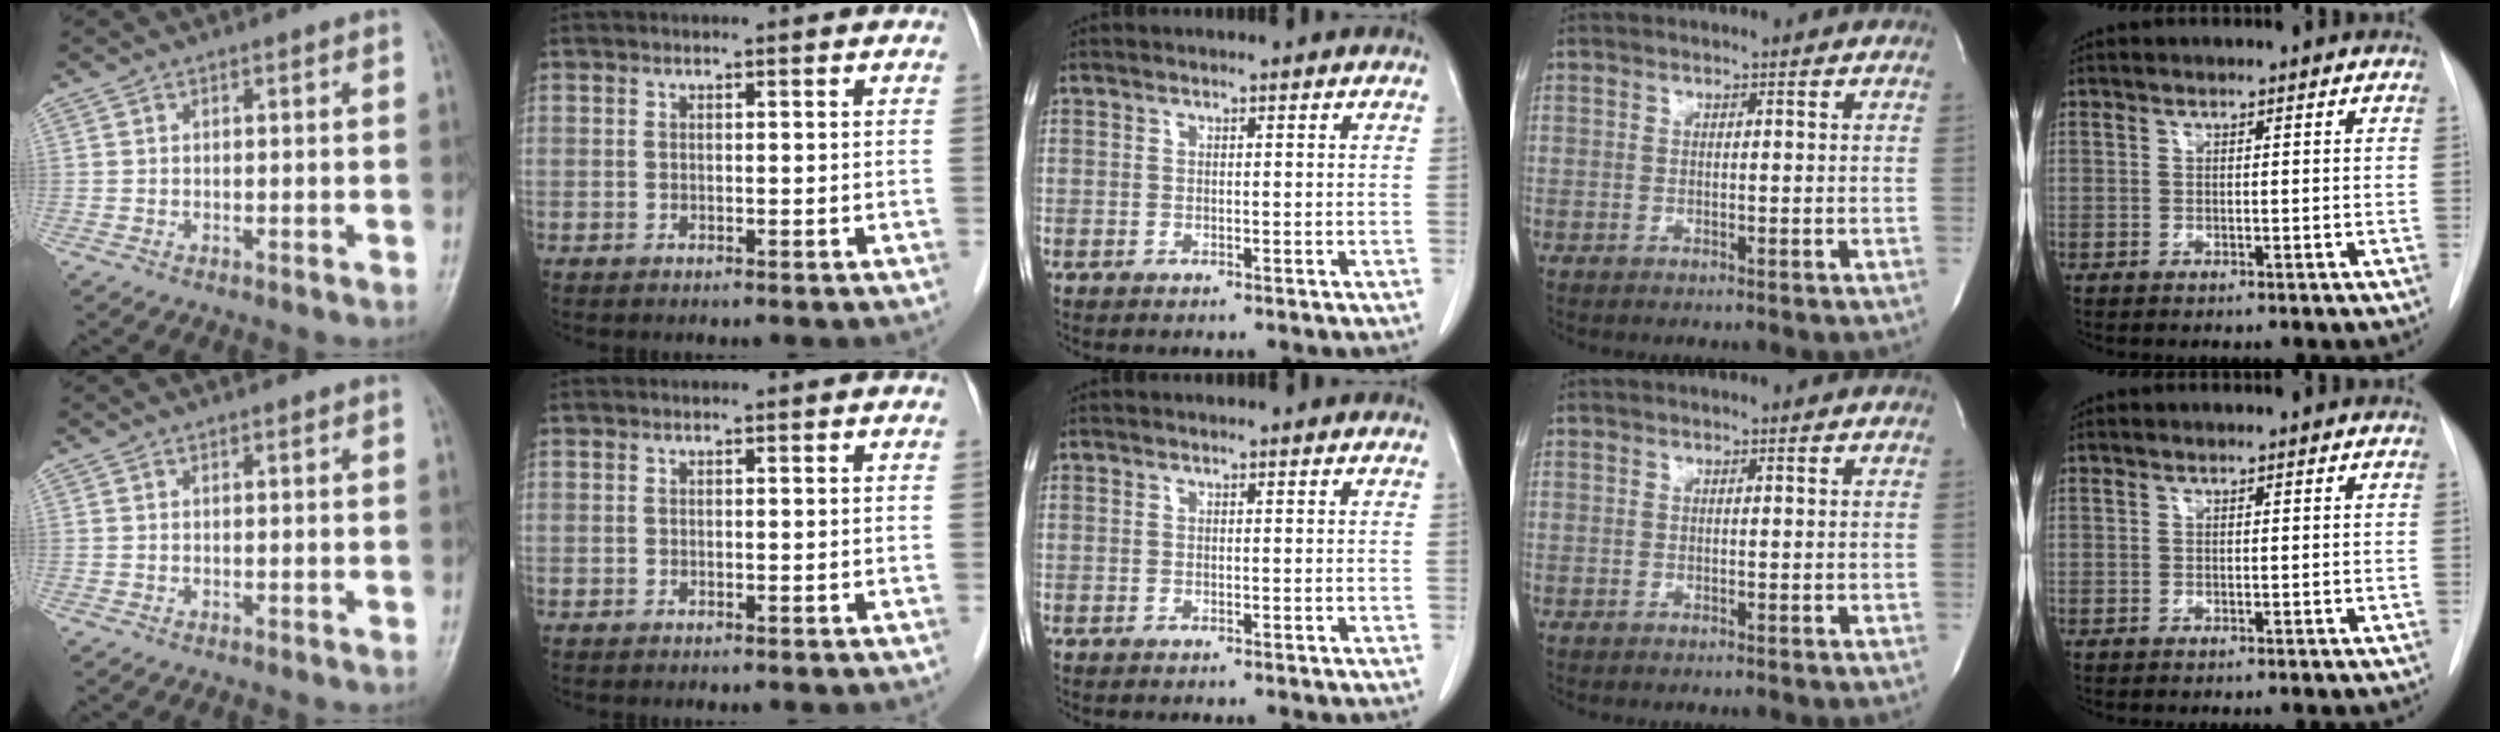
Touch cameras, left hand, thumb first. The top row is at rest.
{}